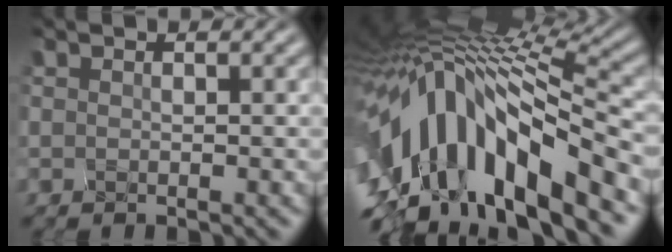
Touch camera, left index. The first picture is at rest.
{"total": 14.5, "force": [-5.1, 6.2, 12.1], "torque": [-0.223, 0.020, -0.089]}